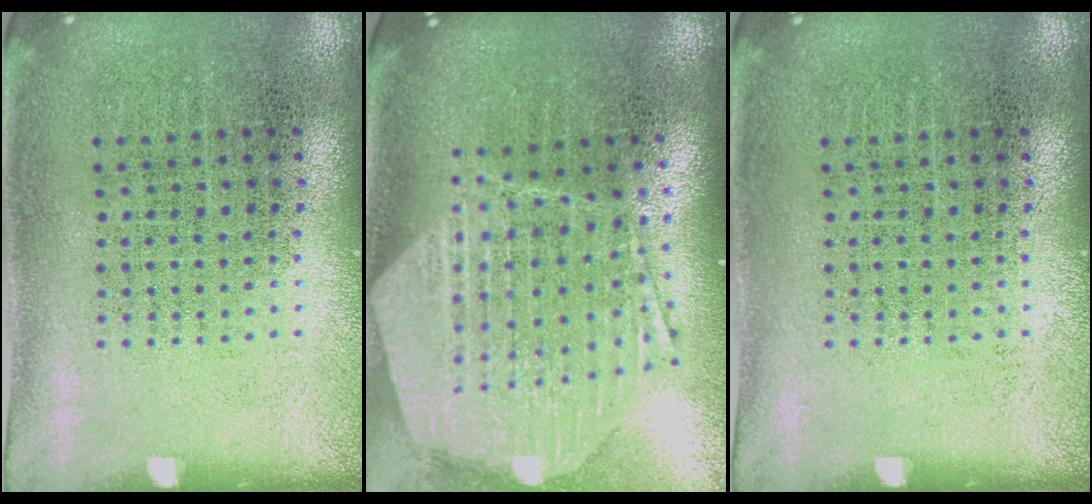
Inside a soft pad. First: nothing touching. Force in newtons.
{"total": 2.6, "press": 2.1, "slide": 1.5}
{"total": 0.0}